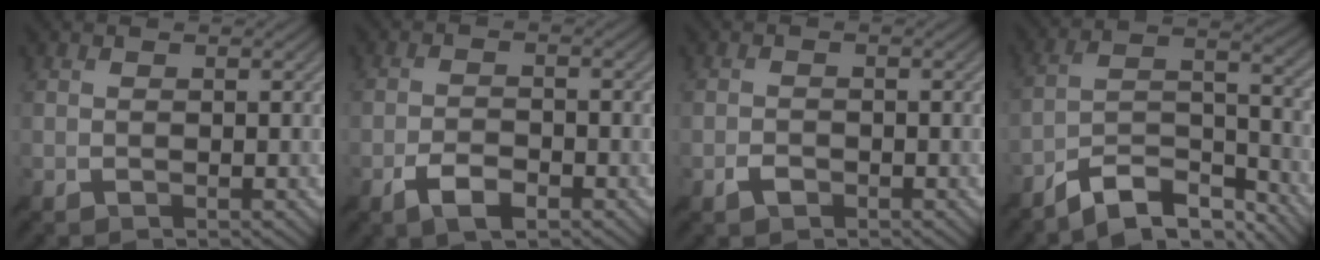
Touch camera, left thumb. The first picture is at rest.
{"total": 3.9, "force": [-2.5, 1.4, 2.7], "torque": [-0.055, -0.003, -0.048]}
{"total": 1.4, "force": [-1.1, 0.7, 0.5], "torque": [-0.008, -0.002, -0.021]}
{"total": 10.8, "force": [-8.9, 2.7, 5.4], "torque": [-0.092, 0.009, -0.169]}